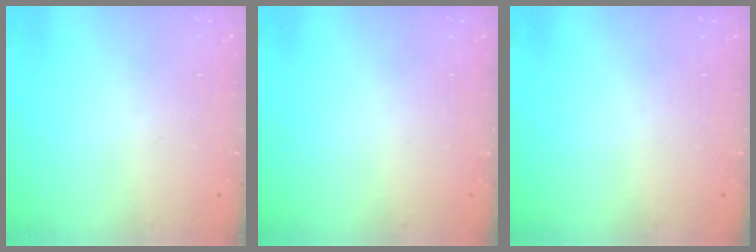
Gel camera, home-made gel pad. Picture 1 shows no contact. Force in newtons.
{"total": 0.0}
{"total": 0.0}